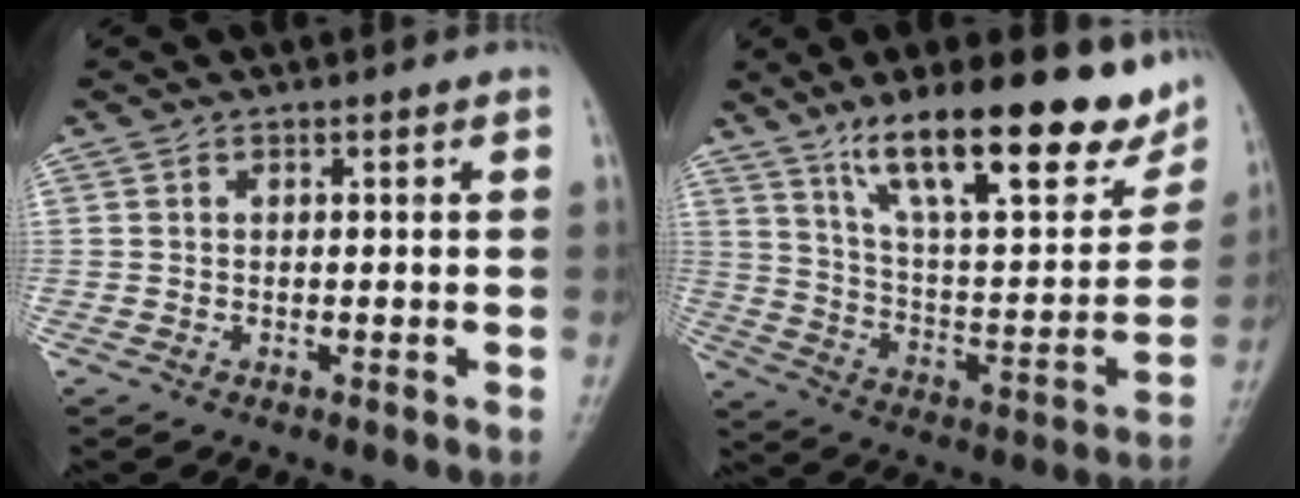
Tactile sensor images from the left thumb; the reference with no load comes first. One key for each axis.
{"total": 25.1, "fx": 15.8, "fy": 7.6, "fz": 17.9, "tx": -0.233, "ty": -0.052, "tz": 0.258}